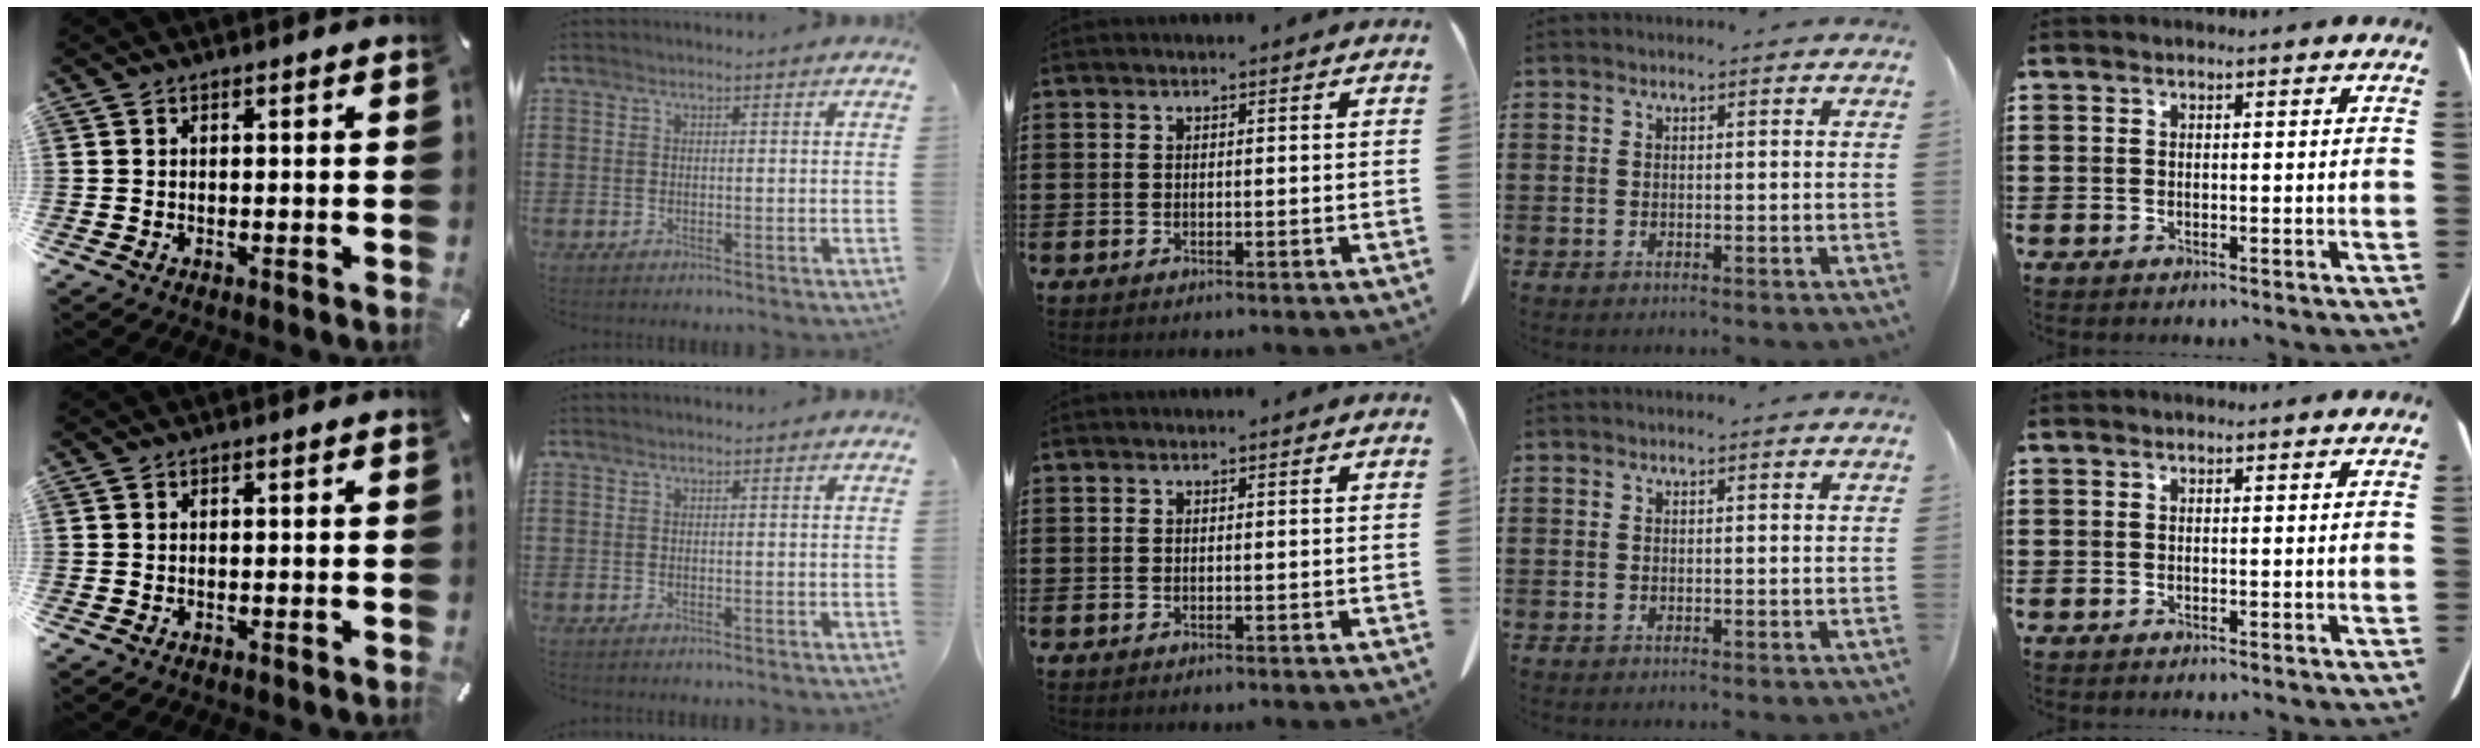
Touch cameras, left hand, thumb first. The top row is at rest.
{}